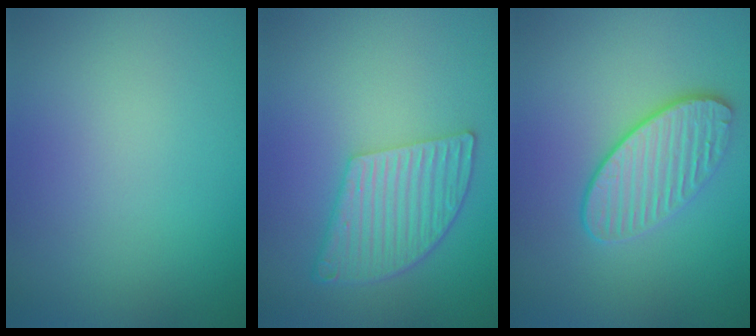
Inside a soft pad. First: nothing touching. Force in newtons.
{"total": 5.6, "press": 4.1, "slide": 3.7}
{"total": 3.5, "press": 3.2, "slide": 1.3}